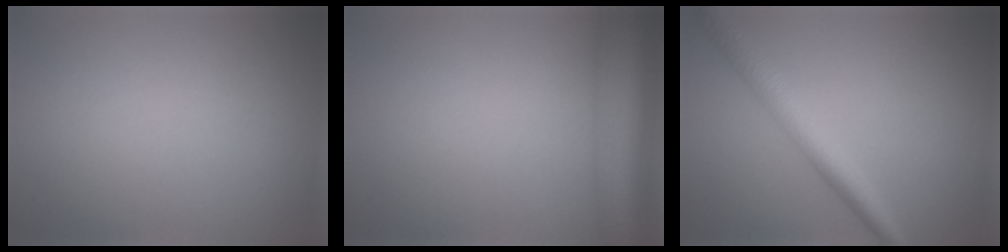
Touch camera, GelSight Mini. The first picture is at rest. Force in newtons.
{"total": 6.7, "press": 6.7, "slide": 0.4}
{"total": 3.6, "press": 3.6, "slide": 0.1}